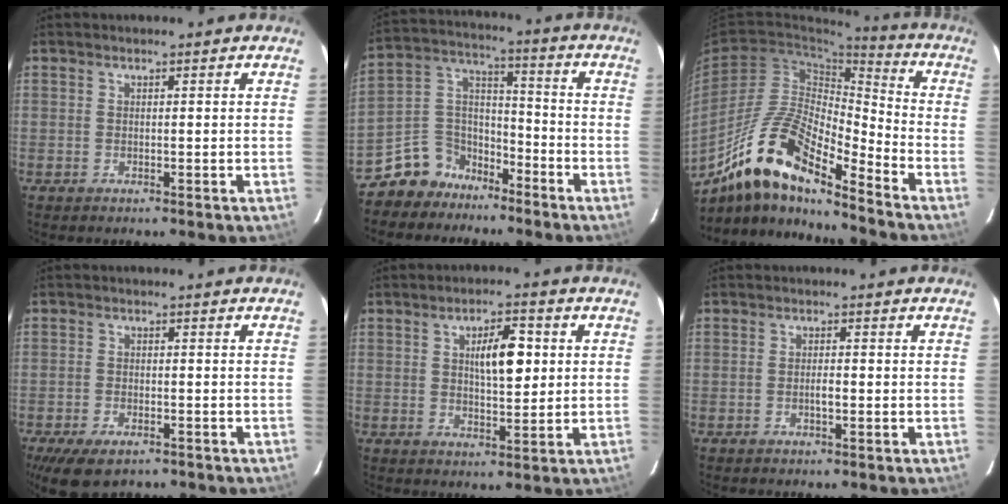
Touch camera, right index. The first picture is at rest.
{"total": 9.6, "force": [-7.4, 6.1, 0.7], "torque": [-0.016, 0.049, -0.138]}
{"total": 15.8, "force": [-11.7, 3.6, 9.9], "torque": [-0.186, 0.014, -0.211]}
{"total": 8.2, "force": [-5.9, 3.5, 4.4], "torque": [-0.076, -0.009, -0.089]}
{"total": 6.9, "force": [1.5, 2.2, 6.4], "torque": [-0.103, 0.009, 0.029]}
{"total": 1.4, "force": [-0.4, 0.3, 1.3], "torque": [-0.023, 0.002, -0.009]}